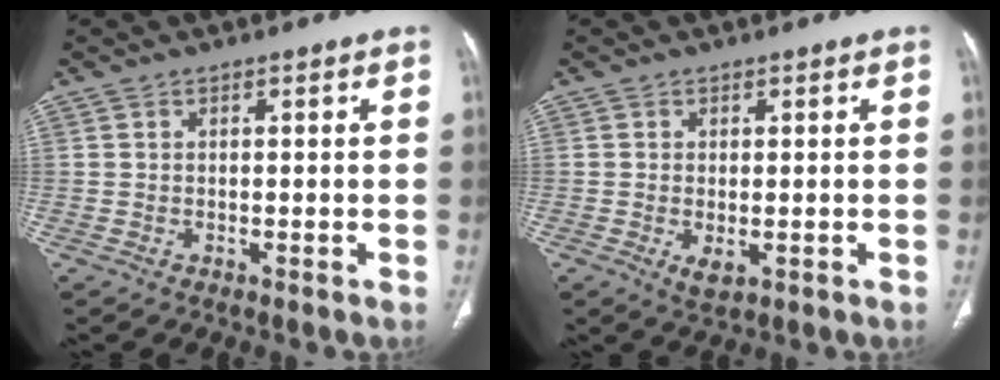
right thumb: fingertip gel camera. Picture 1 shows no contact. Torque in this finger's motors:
{"motor_torque": [-0.31, 0.22, -0.24, 0.30, 0.09]}